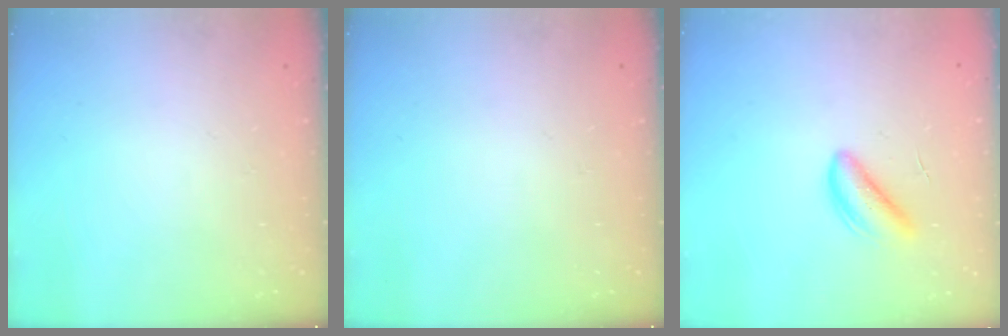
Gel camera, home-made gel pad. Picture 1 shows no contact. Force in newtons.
{"total": 0.0}
{"total": 4.9, "press": 4.9, "slide": 0.6}